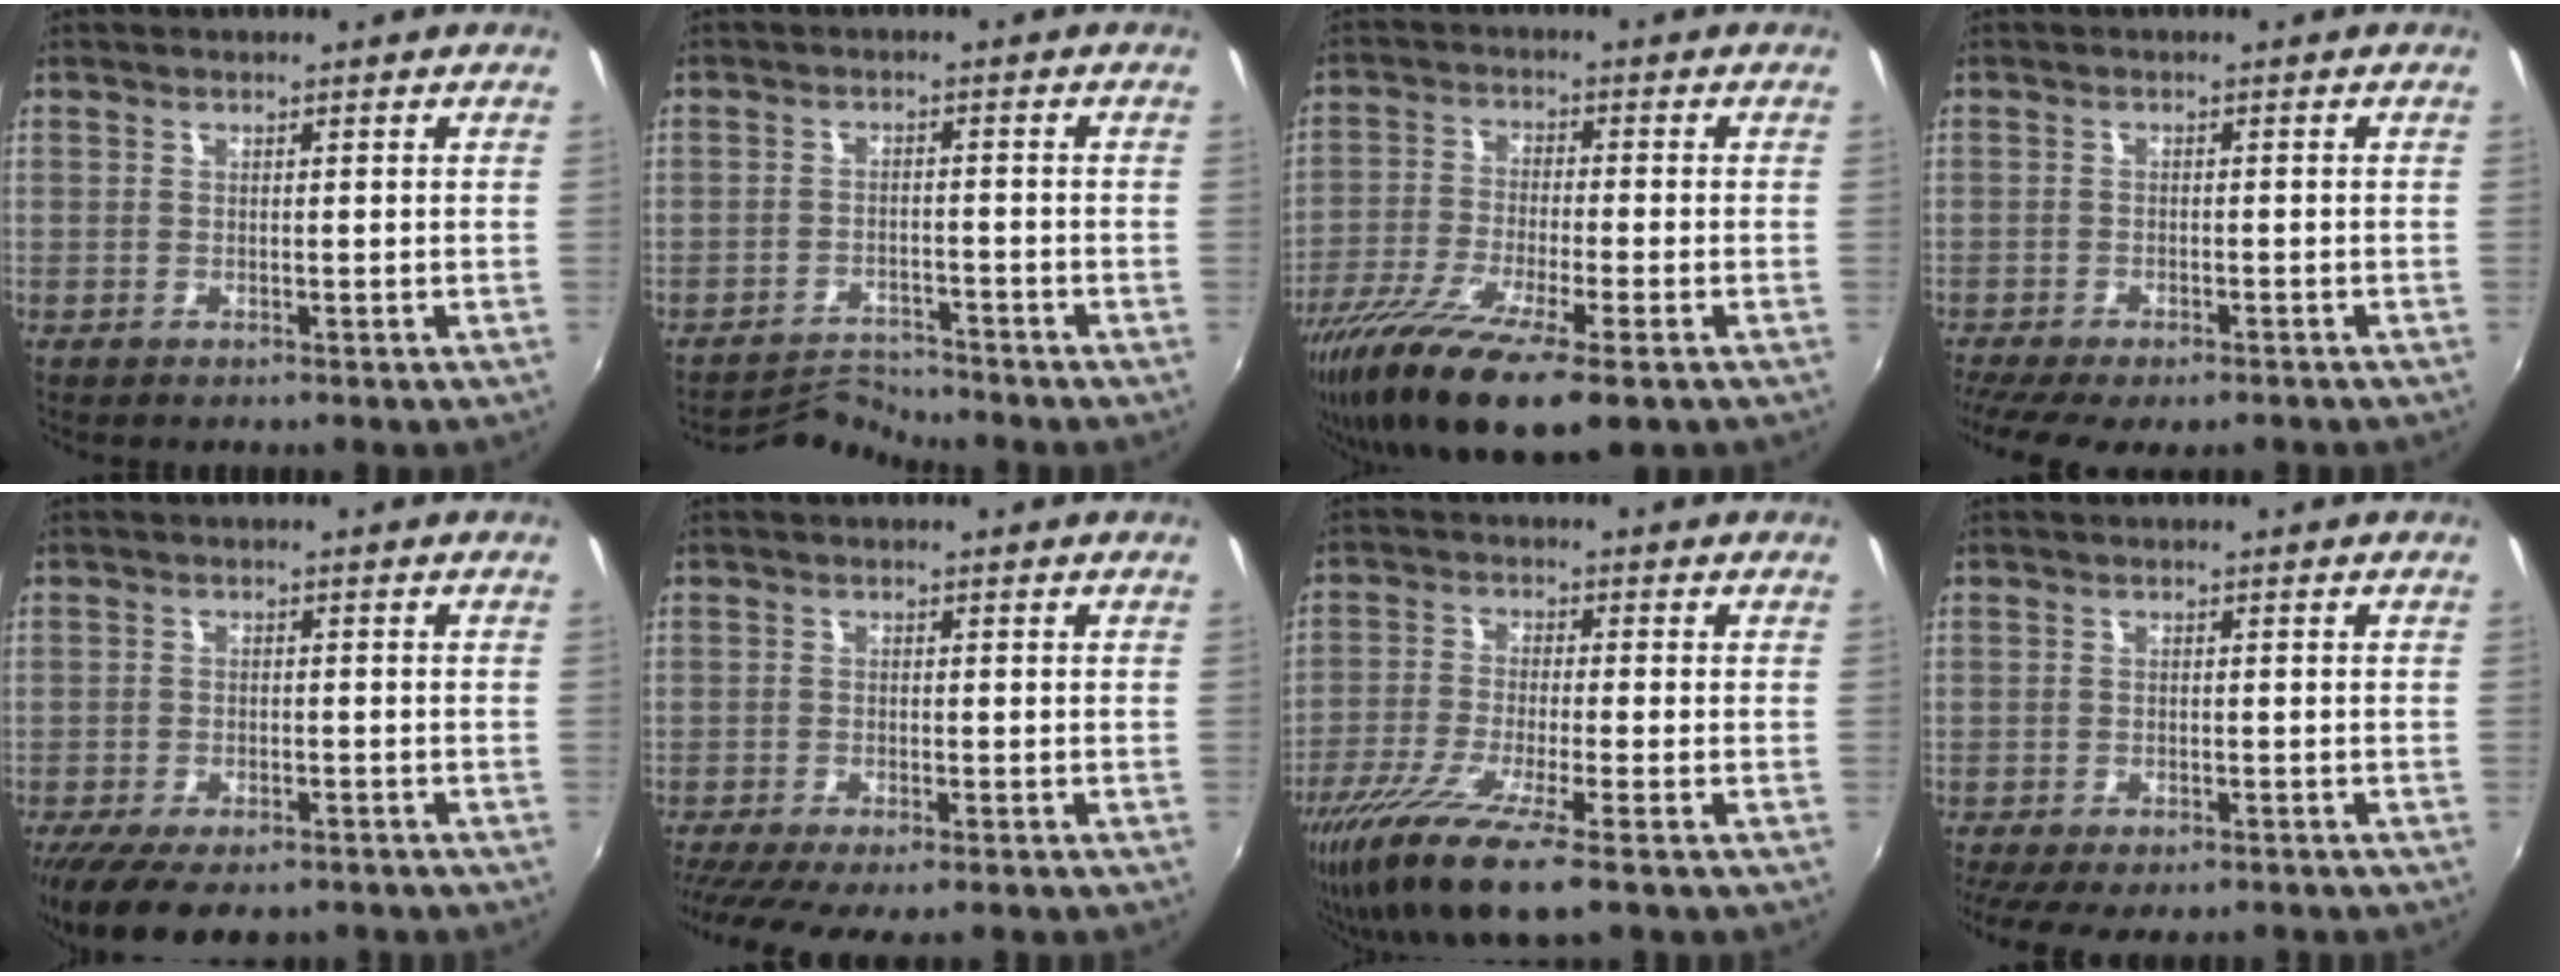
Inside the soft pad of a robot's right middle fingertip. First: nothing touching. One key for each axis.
{"total": 4.5, "fx": -4.4, "fy": -0.4, "fz": -1.0, "tx": 0.000, "ty": 0.013, "tz": -0.078}
{"total": 16.5, "fx": -10.5, "fy": 3.2, "fz": 12.3, "tx": -0.246, "ty": -0.059, "tz": -0.189}
{"total": 9.0, "fx": -7.2, "fy": 2.3, "fz": 4.9, "tx": -0.114, "ty": -0.041, "tz": -0.115}
{"total": 12.2, "fx": -9.1, "fy": 4.6, "fz": 6.8, "tx": -0.148, "ty": -0.037, "tz": -0.142}
{"total": 7.9, "fx": -6.4, "fy": 1.0, "fz": 4.4, "tx": -0.103, "ty": -0.037, "tz": -0.106}
{"total": 13.4, "fx": -8.7, "fy": 1.3, "fz": 10.1, "tx": -0.216, "ty": -0.049, "tz": -0.160}
{"total": 8.9, "fx": -7.2, "fy": 2.4, "fz": 4.7, "tx": -0.106, "ty": -0.038, "tz": -0.113}